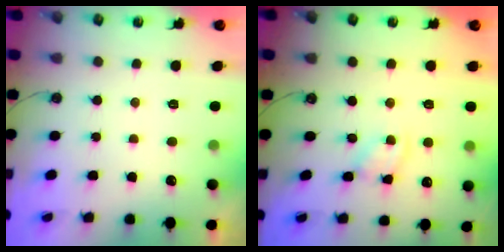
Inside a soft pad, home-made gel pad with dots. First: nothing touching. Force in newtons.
{"total": 2.5, "press": 2.5, "slide": 0.1}